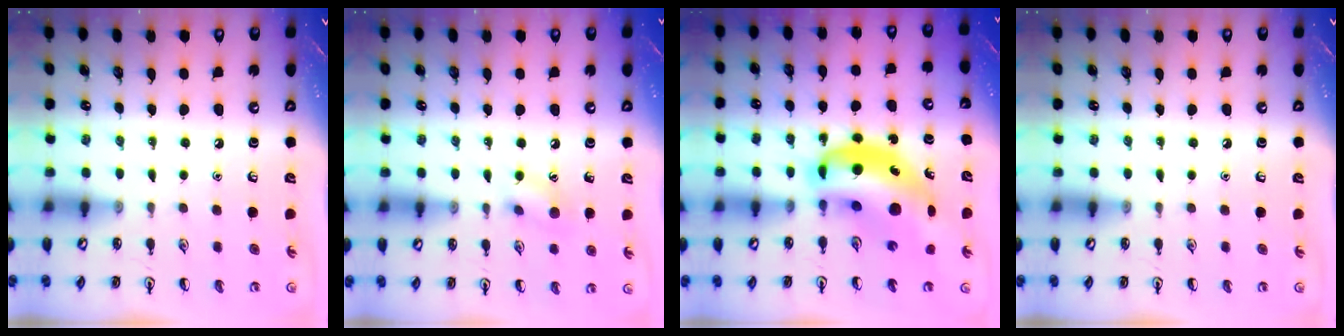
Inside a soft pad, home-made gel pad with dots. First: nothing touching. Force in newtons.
{"total": 7.4, "press": 7.2, "slide": 1.5}
{"total": 16.0, "press": 15.4, "slide": 4.6}
{"total": 0.0}